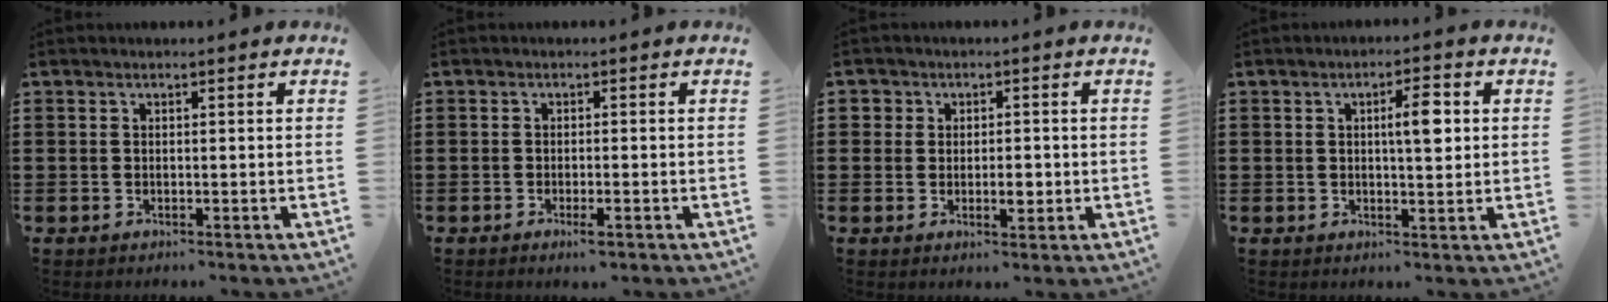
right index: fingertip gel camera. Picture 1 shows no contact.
{"total": 1.6, "force": [-1.0, 0.2, 1.2], "torque": [-0.022, -0.004, -0.017]}
{"total": 3.1, "force": [-0.2, 2.4, 2.0], "torque": [-0.035, 0.005, -0.008]}
{"total": 4.7, "force": [0.9, 1.3, 4.4], "torque": [-0.070, 0.002, 0.009]}